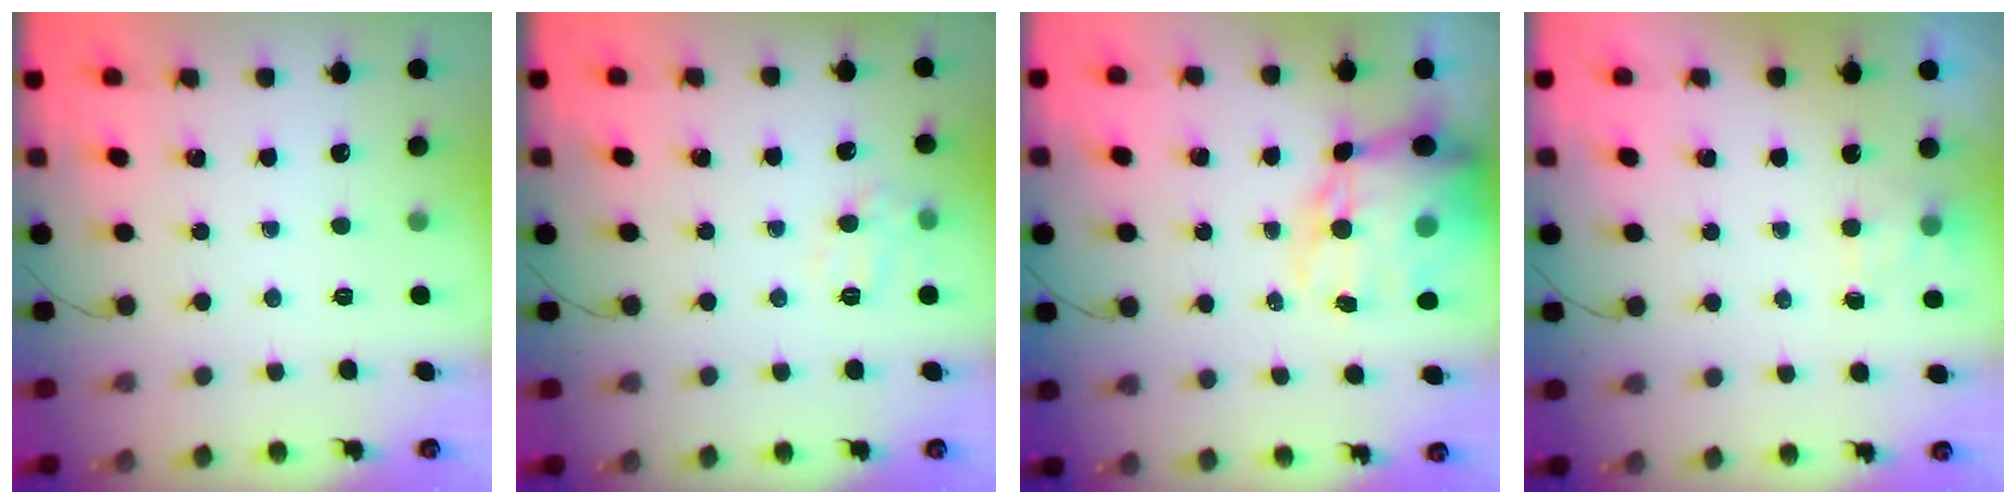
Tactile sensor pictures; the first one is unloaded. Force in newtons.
{"total": 8.6, "press": 8.5, "slide": 1.3}
{"total": 18.8, "press": 18.4, "slide": 3.9}
{"total": 2.4, "press": 2.0, "slide": 1.4}